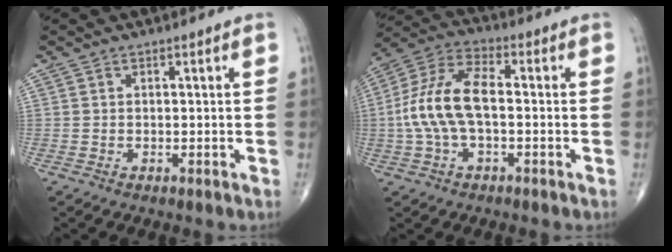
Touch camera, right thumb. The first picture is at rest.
{"total": 12.5, "force": [-0.8, 6.2, 10.8], "torque": [-0.234, 0.038, -0.020]}